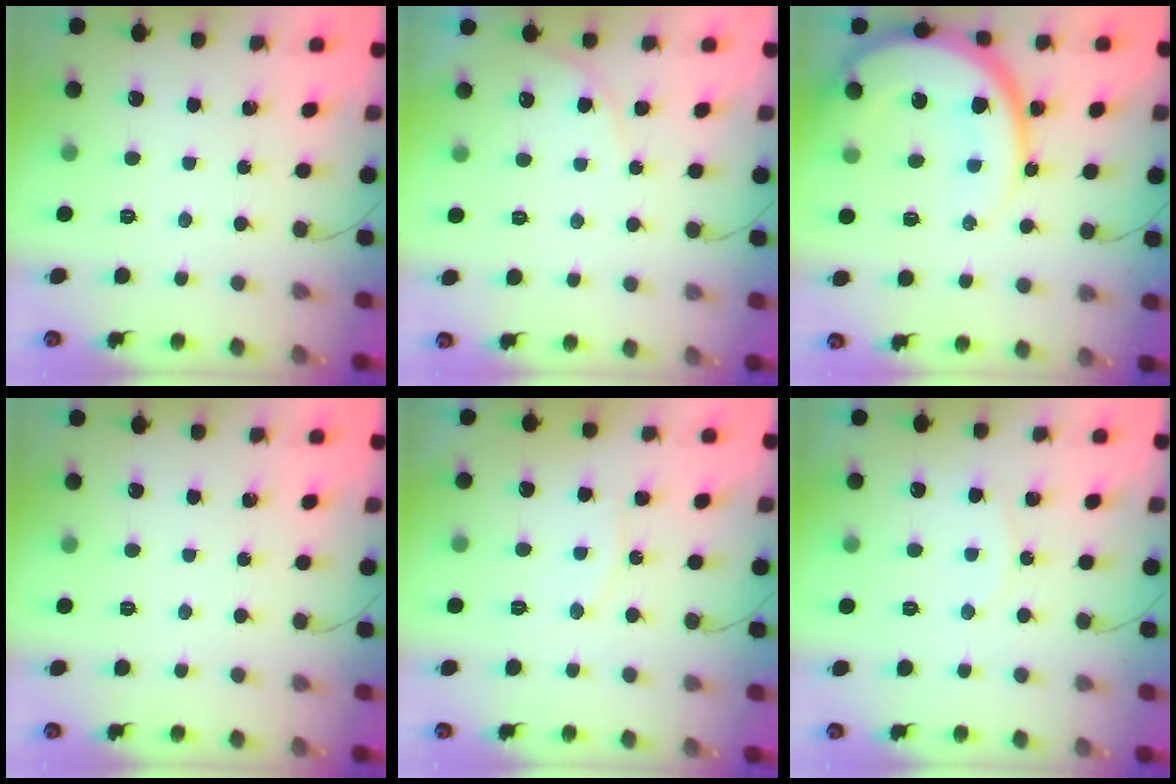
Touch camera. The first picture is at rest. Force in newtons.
{"total": 5.1, "press": 5.1, "slide": 0.4}
{"total": 16.4, "press": 16.4, "slide": 1.5}
{"total": 0.0}
{"total": 6.8, "press": 6.8, "slide": 0.7}
{"total": 3.0, "press": 3.0, "slide": 0.5}